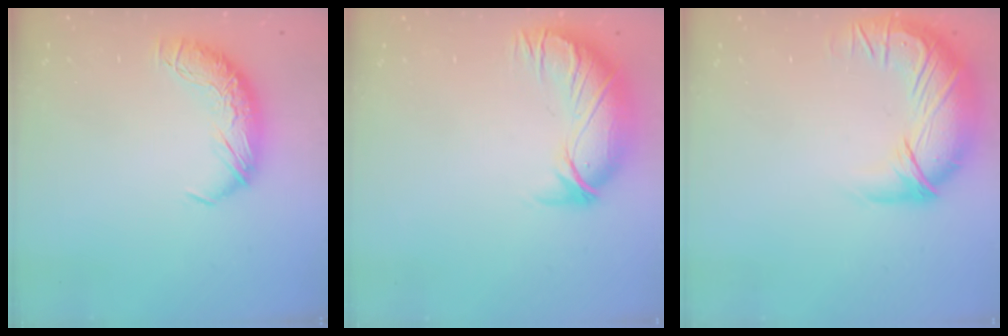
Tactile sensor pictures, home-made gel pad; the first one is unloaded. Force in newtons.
{"total": 2.5, "press": 1.3, "slide": 2.1}
{"total": 4.2, "press": 2.5, "slide": 3.4}